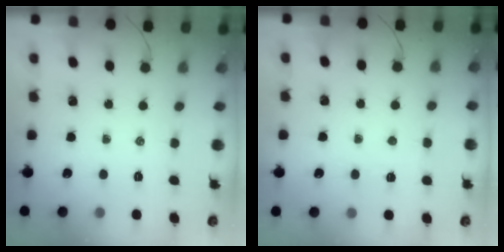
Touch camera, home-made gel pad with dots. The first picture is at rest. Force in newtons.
{"total": 2.8, "press": 2.7, "slide": 0.9}